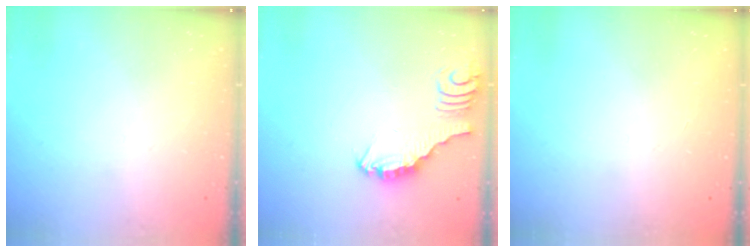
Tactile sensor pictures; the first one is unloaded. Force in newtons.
{"total": 3.0, "press": 3.0, "slide": 0.2}
{"total": 1.6, "press": 1.6, "slide": 0.1}